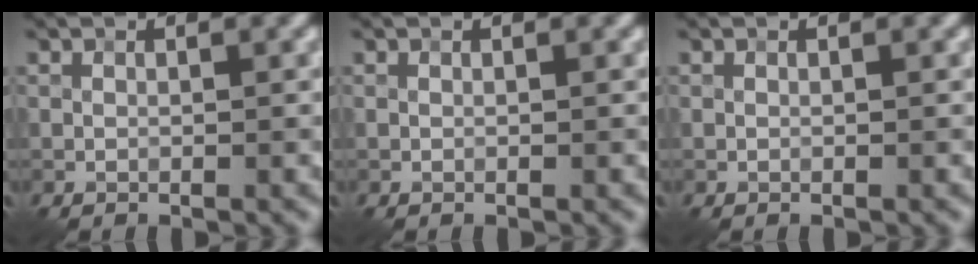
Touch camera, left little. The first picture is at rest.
{"total": 0.0}
{"total": 0.0}